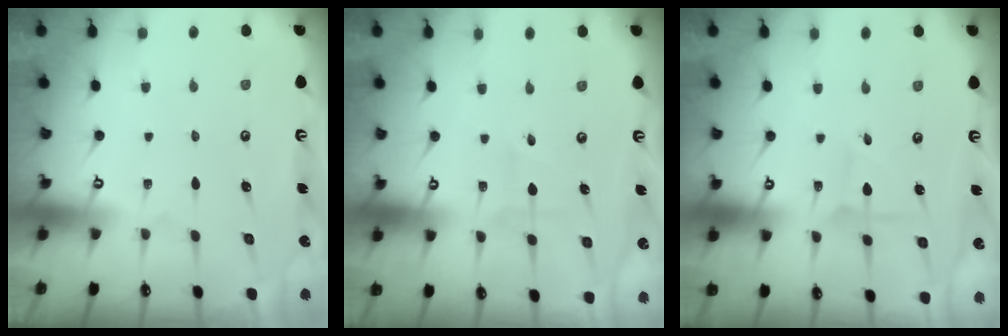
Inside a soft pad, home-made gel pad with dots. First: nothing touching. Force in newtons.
{"total": 2.1, "press": 2.0, "slide": 0.9}
{"total": 2.0, "press": 2.0, "slide": 0.2}